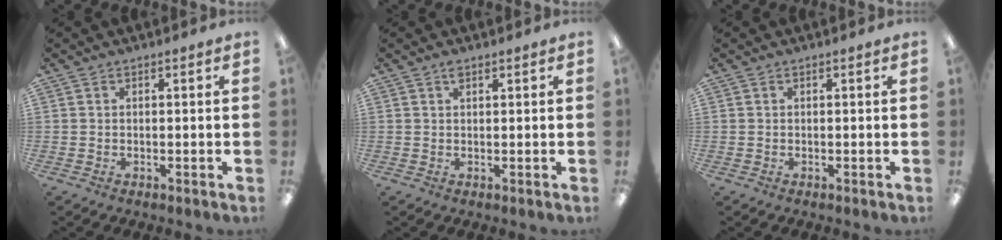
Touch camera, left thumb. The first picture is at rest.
{"total": 1.4, "force": [0.9, 0.5, 0.8], "torque": [-0.012, -0.002, 0.015]}
{"total": 0.0}